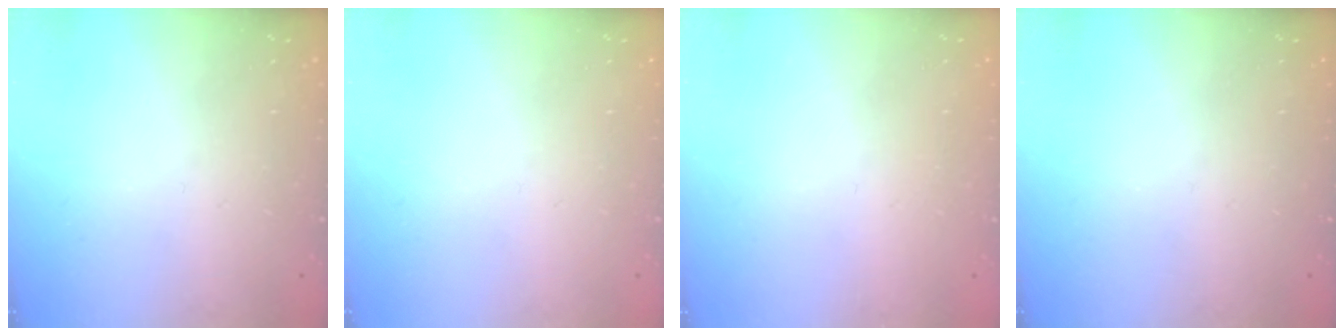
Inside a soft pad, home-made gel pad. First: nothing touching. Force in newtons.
{"total": 0.0}
{"total": 0.9, "press": 0.9, "slide": 0.1}
{"total": 0.0}